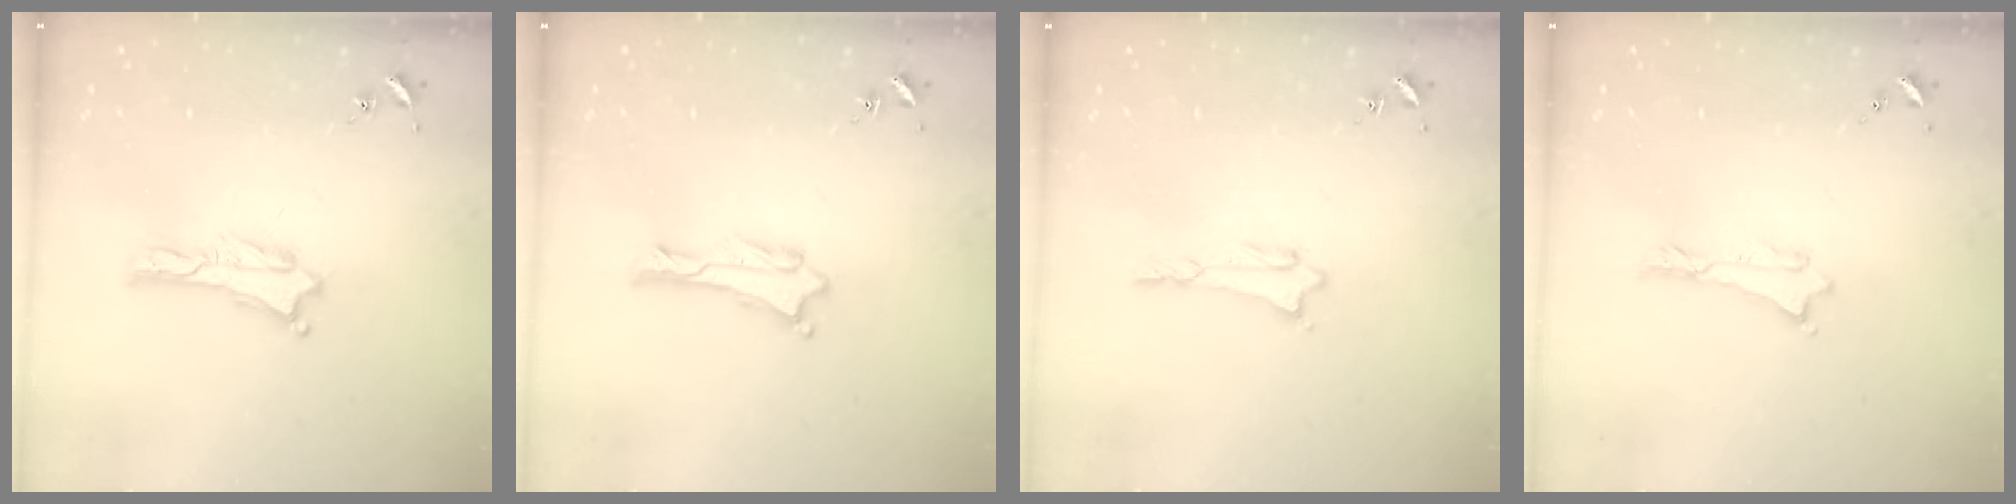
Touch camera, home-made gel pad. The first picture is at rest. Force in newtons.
{"total": 0.6, "press": 0.5, "slide": 0.1}
{"total": 0.7, "press": 0.7, "slide": 0.1}
{"total": 0.0}